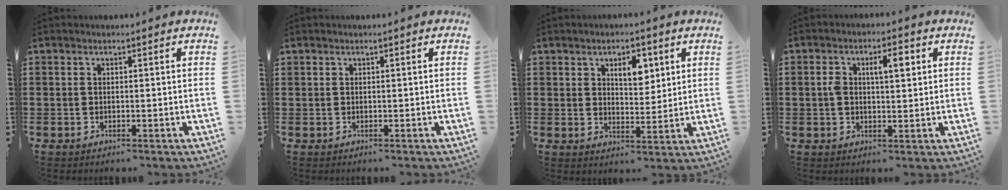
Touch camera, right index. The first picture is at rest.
{"total": 0.0}
{"total": 5.2, "force": [2.5, 2.7, 3.7], "torque": [-0.058, 0.001, 0.037]}
{"total": 4.2, "force": [0.9, 1.7, 3.8], "torque": [-0.061, 0.003, 0.008]}